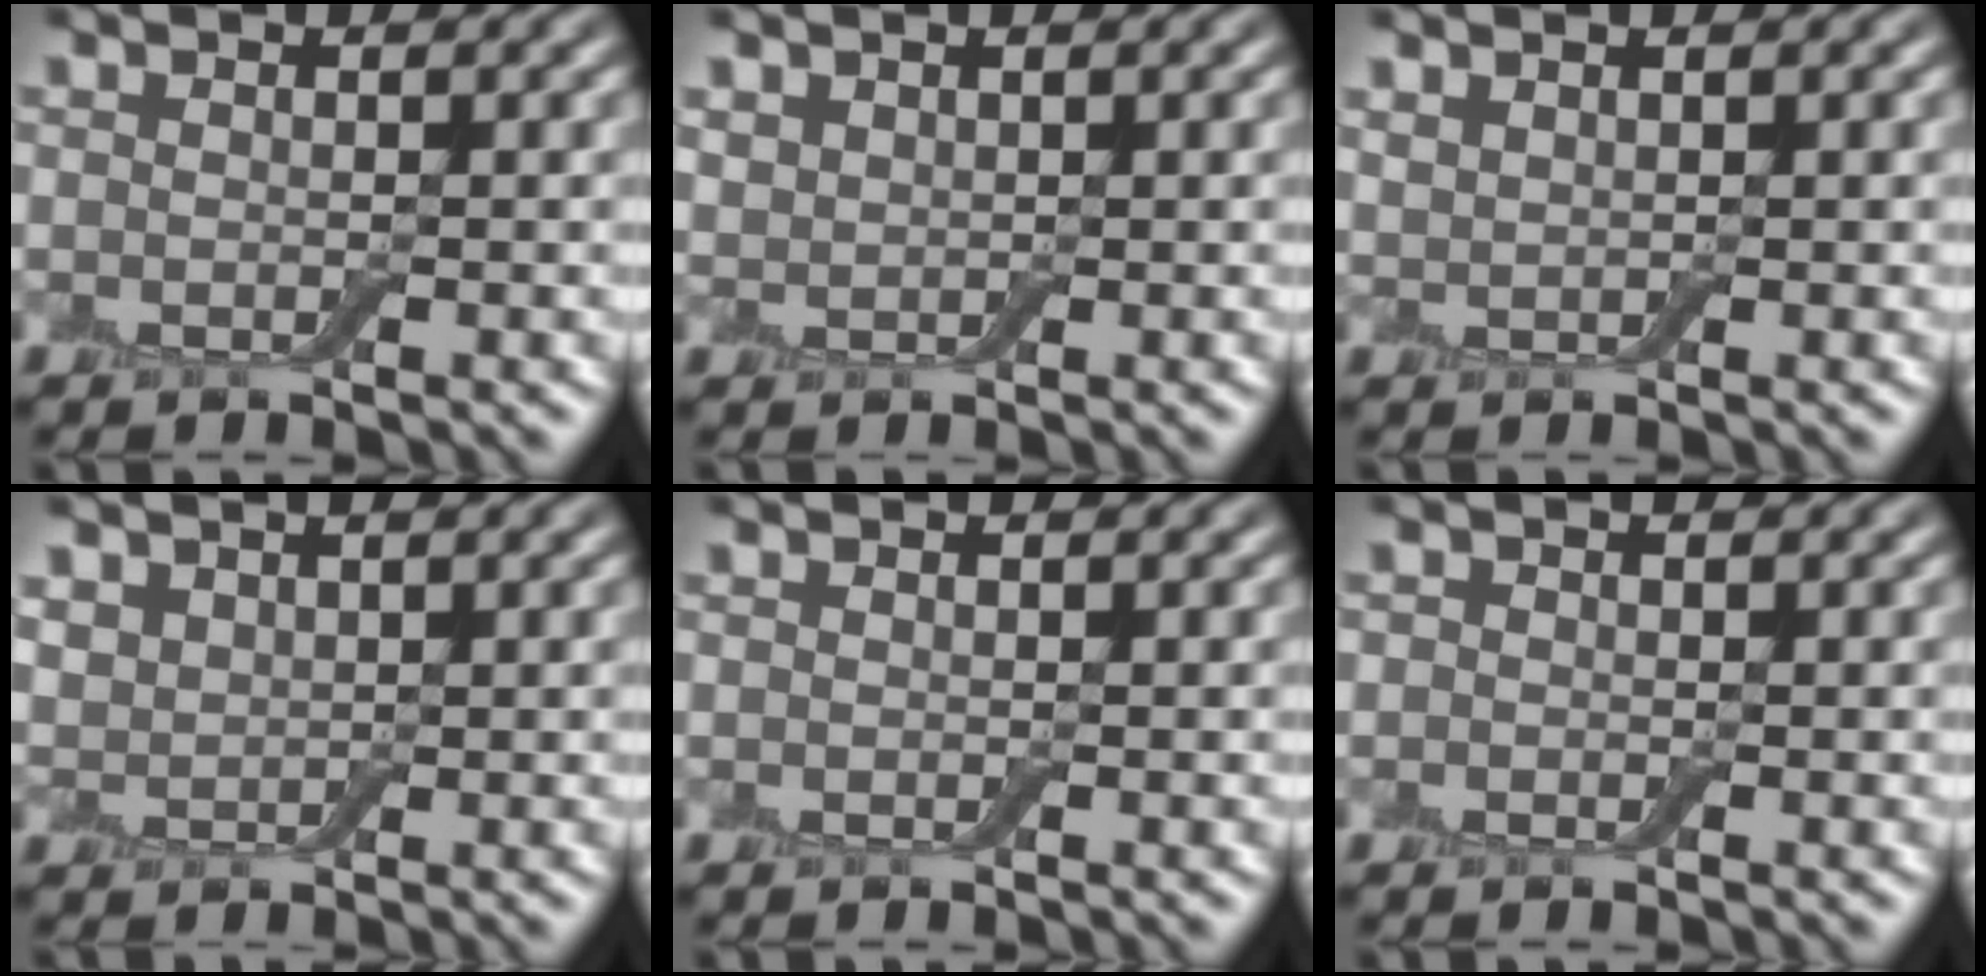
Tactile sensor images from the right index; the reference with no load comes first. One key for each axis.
{"total": 1.1, "fx": 0.8, "fy": 0.7, "fz": 0.2, "tx": -0.007, "ty": 0.001, "tz": 0.018}
{"total": 0.9, "fx": 0.8, "fy": 0.4, "fz": 0.2, "tx": -0.011, "ty": 0.001, "tz": 0.021}
{"total": 1.7, "fx": 1.0, "fy": 1.3, "fz": 0.5, "tx": -0.015, "ty": 0.000, "tz": 0.022}
{"total": 0.0}
{"total": 0.6, "fx": -0.3, "fy": 0.5, "fz": 0.0, "tx": 0.002, "ty": -0.006, "tz": -0.005}